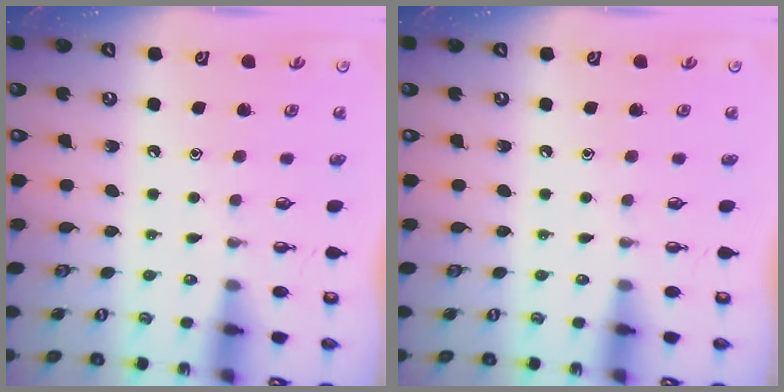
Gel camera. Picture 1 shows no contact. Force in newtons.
{"total": 0.0}